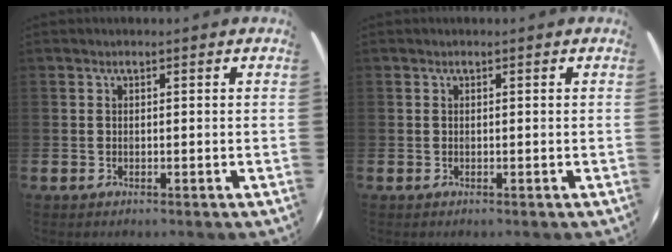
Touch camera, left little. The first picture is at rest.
{"total": 0.0}